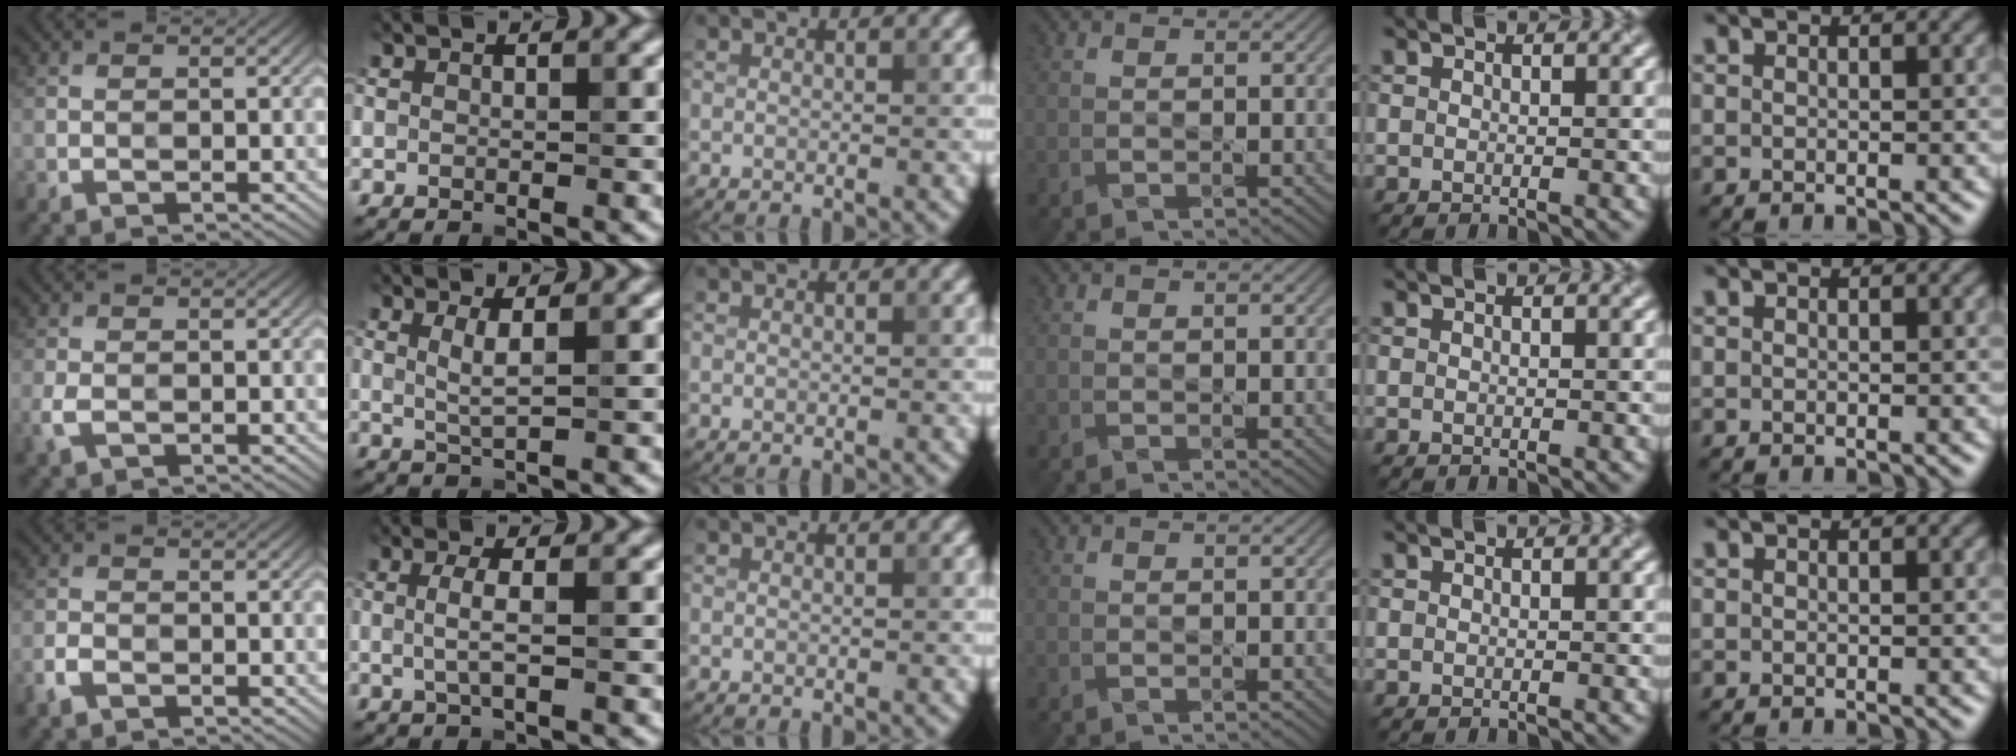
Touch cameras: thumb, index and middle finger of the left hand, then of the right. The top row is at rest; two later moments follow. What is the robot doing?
{"motion": "dispense", "object": "pipette"}